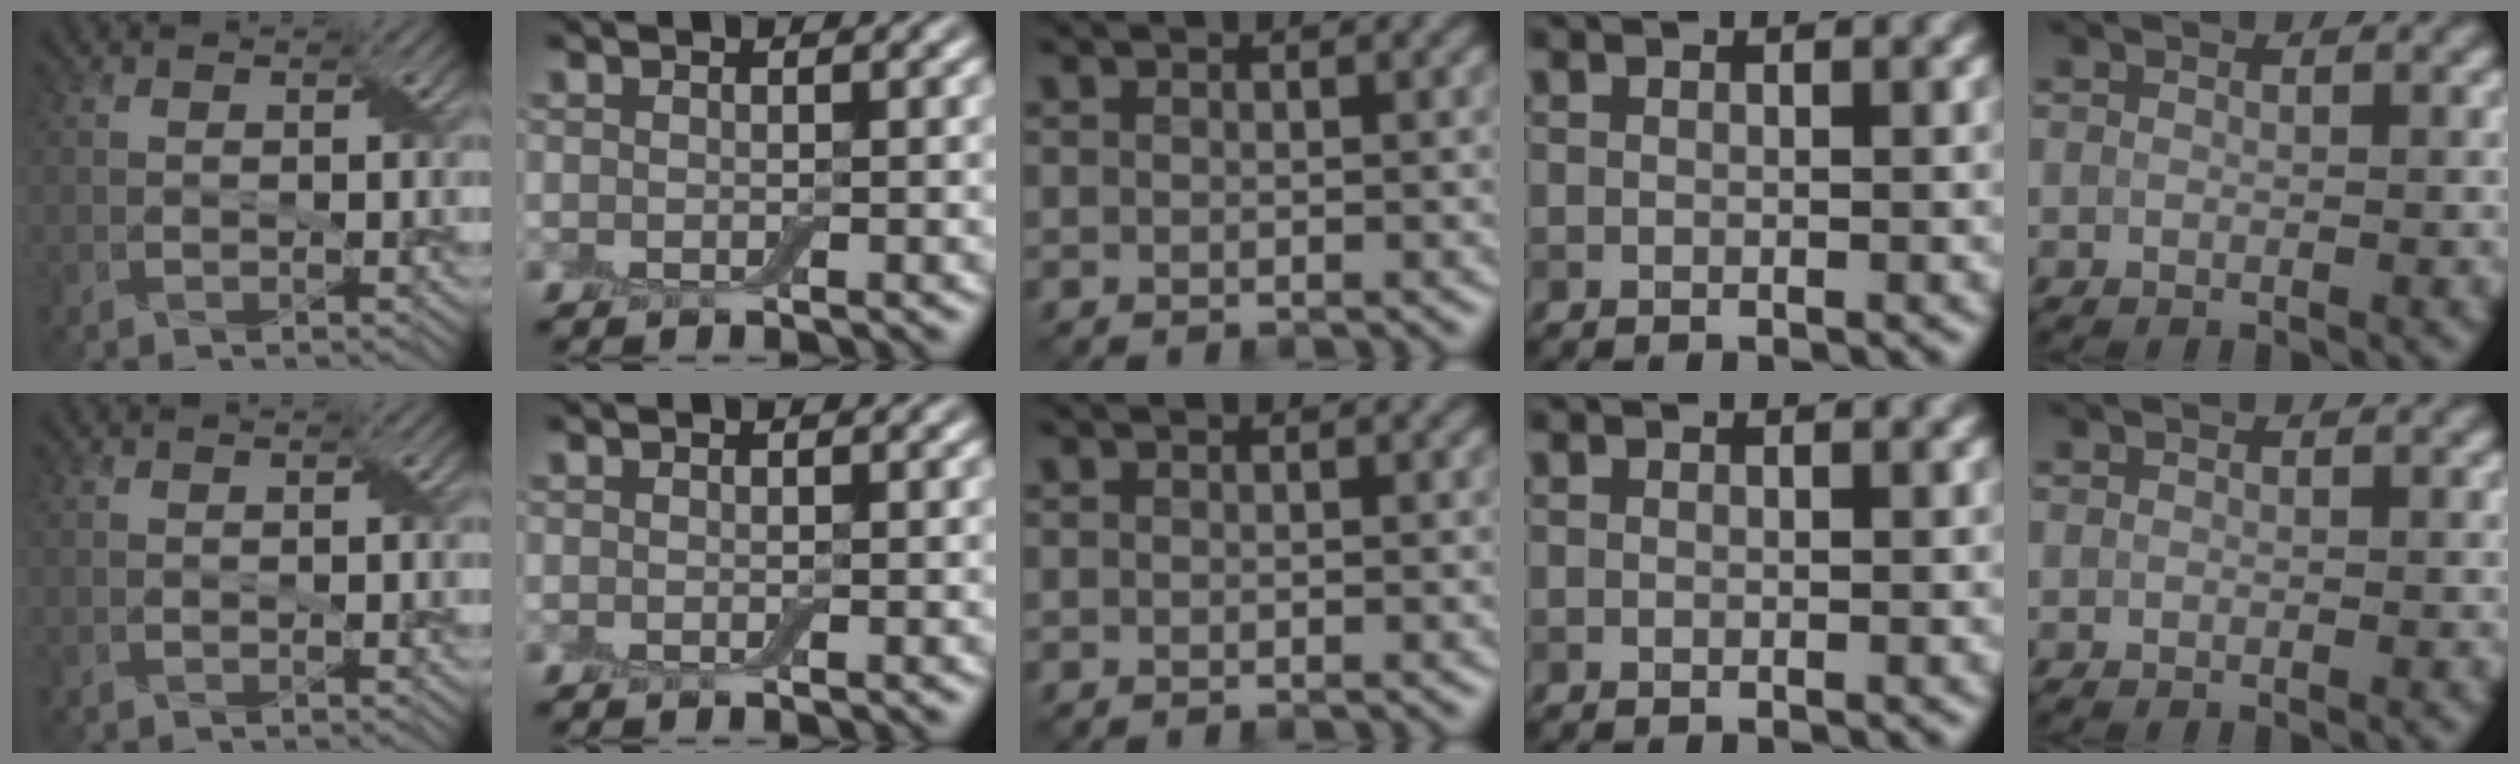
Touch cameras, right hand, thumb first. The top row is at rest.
{}